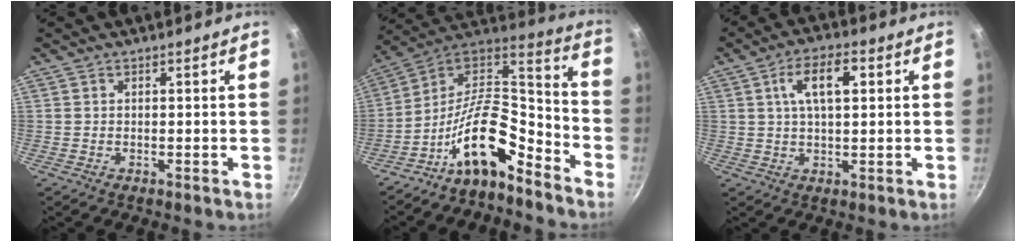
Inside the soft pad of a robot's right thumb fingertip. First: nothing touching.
{"total": 16.8, "force": [-10.0, 7.2, 11.4], "torque": [-0.184, 0.098, -0.193]}
{"total": 8.3, "force": [2.3, 3.7, 7.0], "torque": [-0.110, 0.011, 0.036]}